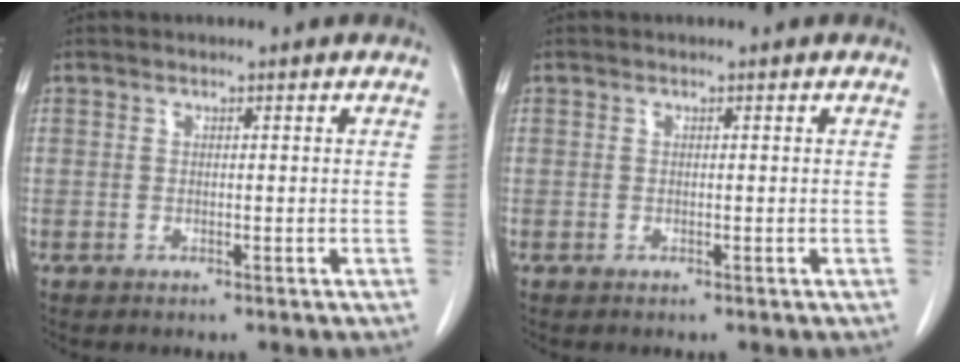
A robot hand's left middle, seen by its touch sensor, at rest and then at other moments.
{"total": 0.0}